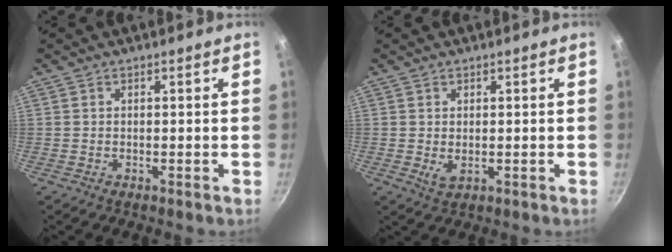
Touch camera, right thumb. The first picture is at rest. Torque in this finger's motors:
{"motor_torque": [0.18, 0.01, 0.18, -0.31, 0.02]}